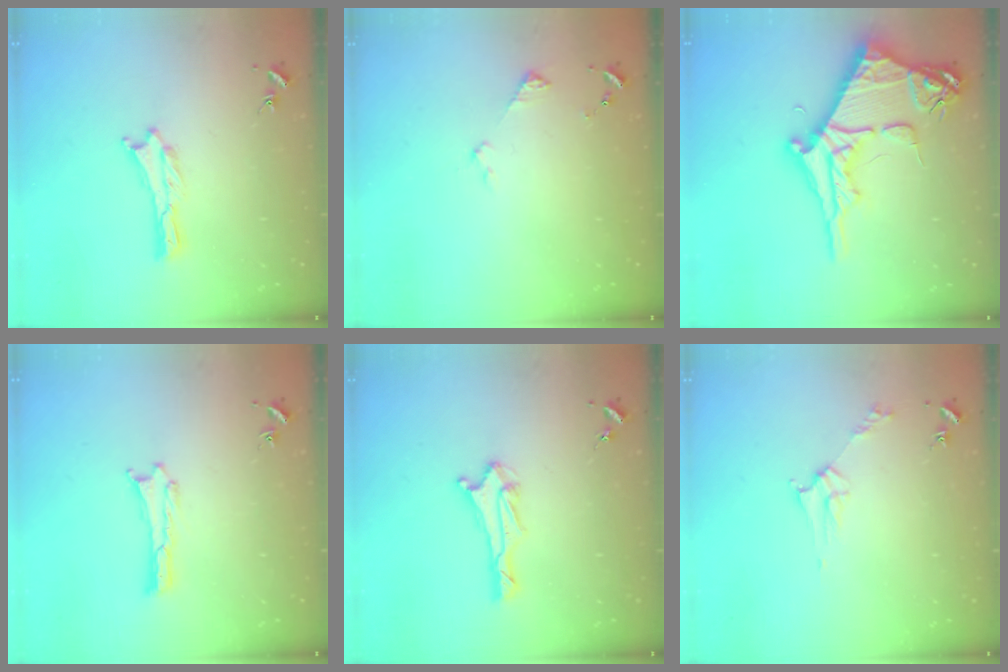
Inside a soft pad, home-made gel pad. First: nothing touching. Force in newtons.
{"total": 2.9, "press": 2.9, "slide": 0.3}
{"total": 10.4, "press": 10.4, "slide": 0.9}
{"total": 0.0}
{"total": 2.9, "press": 2.8, "slide": 0.7}
{"total": 2.8, "press": 2.8, "slide": 0.3}